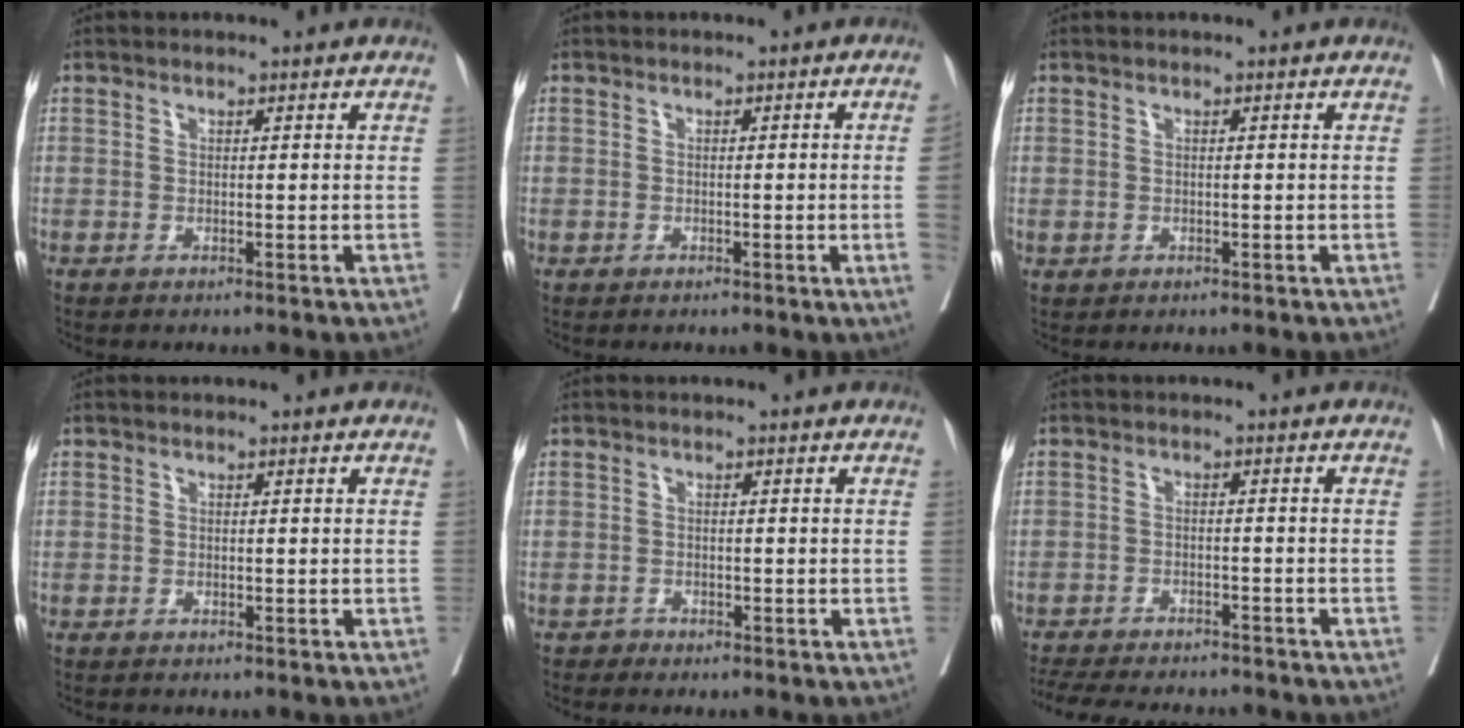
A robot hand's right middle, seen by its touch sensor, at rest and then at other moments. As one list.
[{"total": 2.4, "force": [-0.3, -0.9, 2.2], "torque": [-0.029, 0.000, -0.003]}, {"total": 0.6, "force": [-0.1, 0.6, 0.2], "torque": [-0.003, 0.001, 0.003]}, {"total": 0.0}, {"total": 0.6, "force": [-0.5, 0.2, -0.2], "torque": [0.000, -0.001, -0.012]}, {"total": 14.0, "force": [-12.6, 3.1, 5.2], "torque": [-0.108, -0.011, -0.174]}]